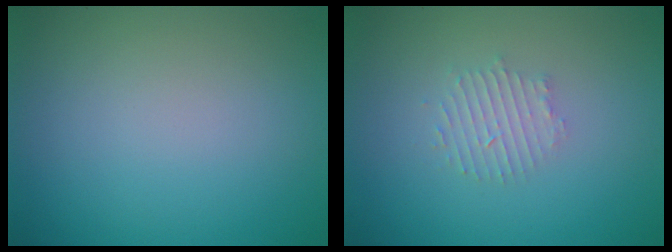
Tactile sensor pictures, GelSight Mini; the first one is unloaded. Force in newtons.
{"total": 1.8, "press": 1.7, "slide": 0.4}